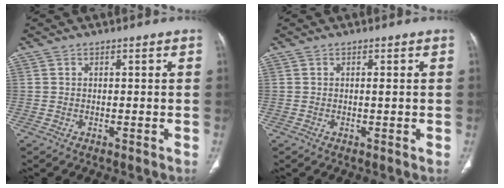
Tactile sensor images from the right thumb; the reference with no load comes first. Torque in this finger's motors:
{"motor_torque": [0.21, 0.03, 0.47, 0.14, -0.04]}